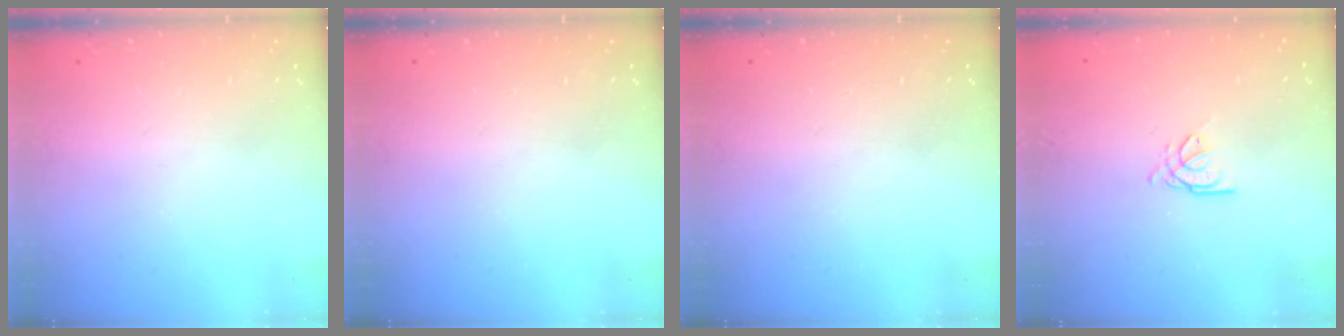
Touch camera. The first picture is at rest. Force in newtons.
{"total": 0.0}
{"total": 0.0}
{"total": 0.9, "press": 0.8, "slide": 0.2}